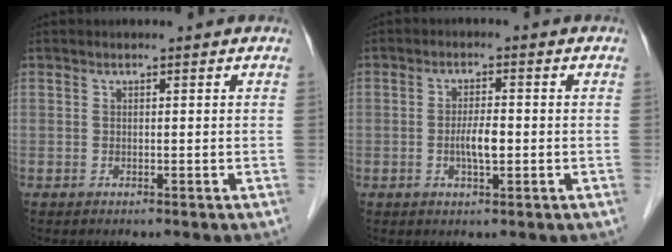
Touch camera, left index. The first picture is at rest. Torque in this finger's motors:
{"motor_torque": [0.68, 0.35, 0.09, 0.03]}